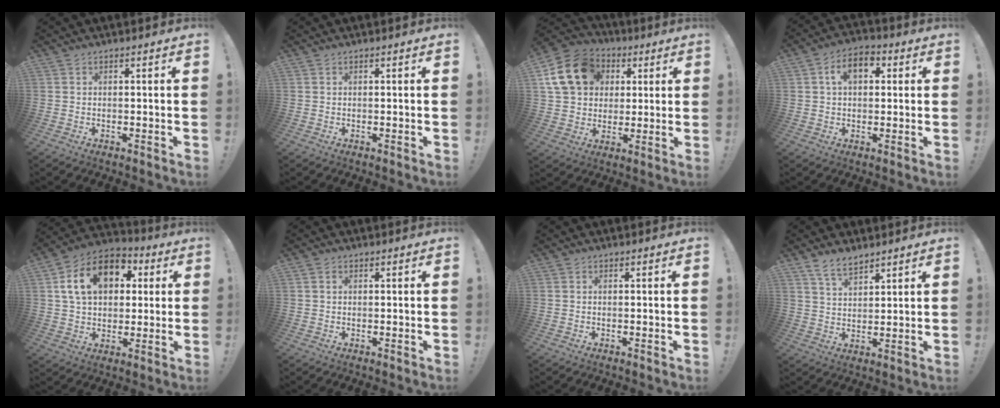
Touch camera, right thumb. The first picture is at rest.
{"total": 0.0}
{"total": 17.2, "force": [5.8, 13.6, 8.7], "torque": [-0.127, -0.011, 0.120]}
{"total": 8.6, "force": [2.4, 5.5, 6.2], "torque": [-0.096, 0.013, 0.042]}
{"total": 16.9, "force": [5.2, 12.1, 10.6], "torque": [-0.163, 0.002, 0.099]}
{"total": 0.9, "force": [0.5, 0.6, 0.4], "torque": [-0.009, 0.003, 0.009]}
{"total": 0.0}
{"total": 6.4, "force": [5.3, 2.4, 2.8], "torque": [-0.054, -0.030, 0.099]}